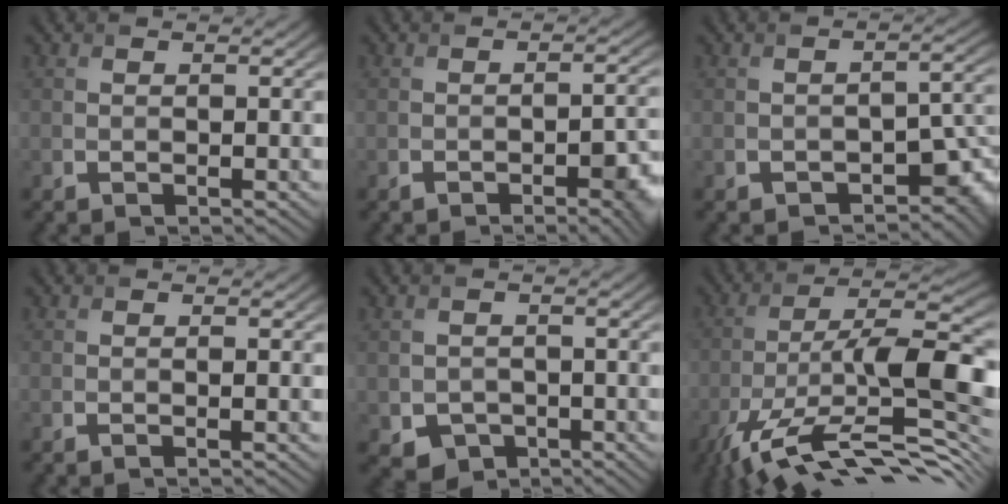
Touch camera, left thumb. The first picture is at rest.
{"total": 5.1, "force": [-2.6, 1.7, 4.1], "torque": [-0.052, -0.002, -0.031]}
{"total": 6.3, "force": [-3.5, 3.3, 4.1], "torque": [-0.044, -0.013, -0.043]}
{"total": 0.6, "force": [-0.2, 0.0, 0.5], "torque": [-0.011, -0.002, -0.004]}
{"total": 3.1, "force": [-1.3, 2.7, 1.0], "torque": [-0.028, -0.014, -0.024]}
{"total": 15.9, "force": [-8.0, 4.6, 13.0], "torque": [-0.234, -0.003, -0.144]}